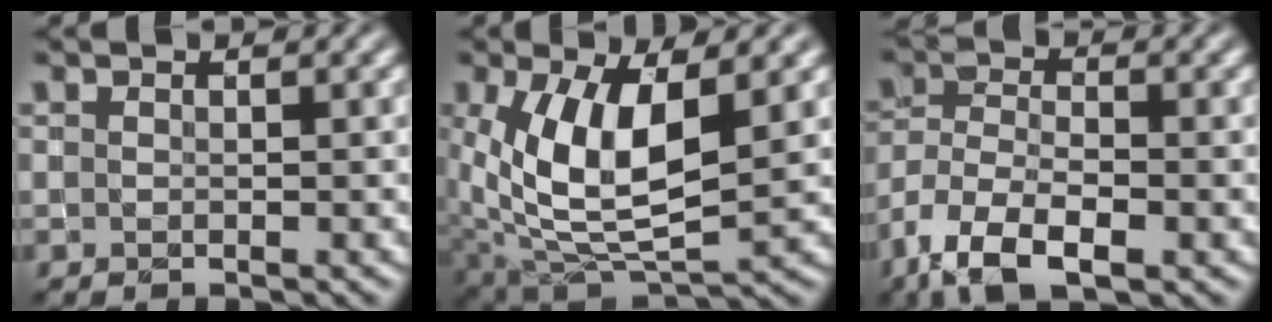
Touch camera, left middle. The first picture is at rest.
{"total": 9.5, "force": [1.7, 4.7, 8.1], "torque": [-0.169, -0.016, 0.038]}
{"total": 7.6, "force": [-4.4, 3.2, 5.2], "torque": [-0.104, -0.006, -0.088]}